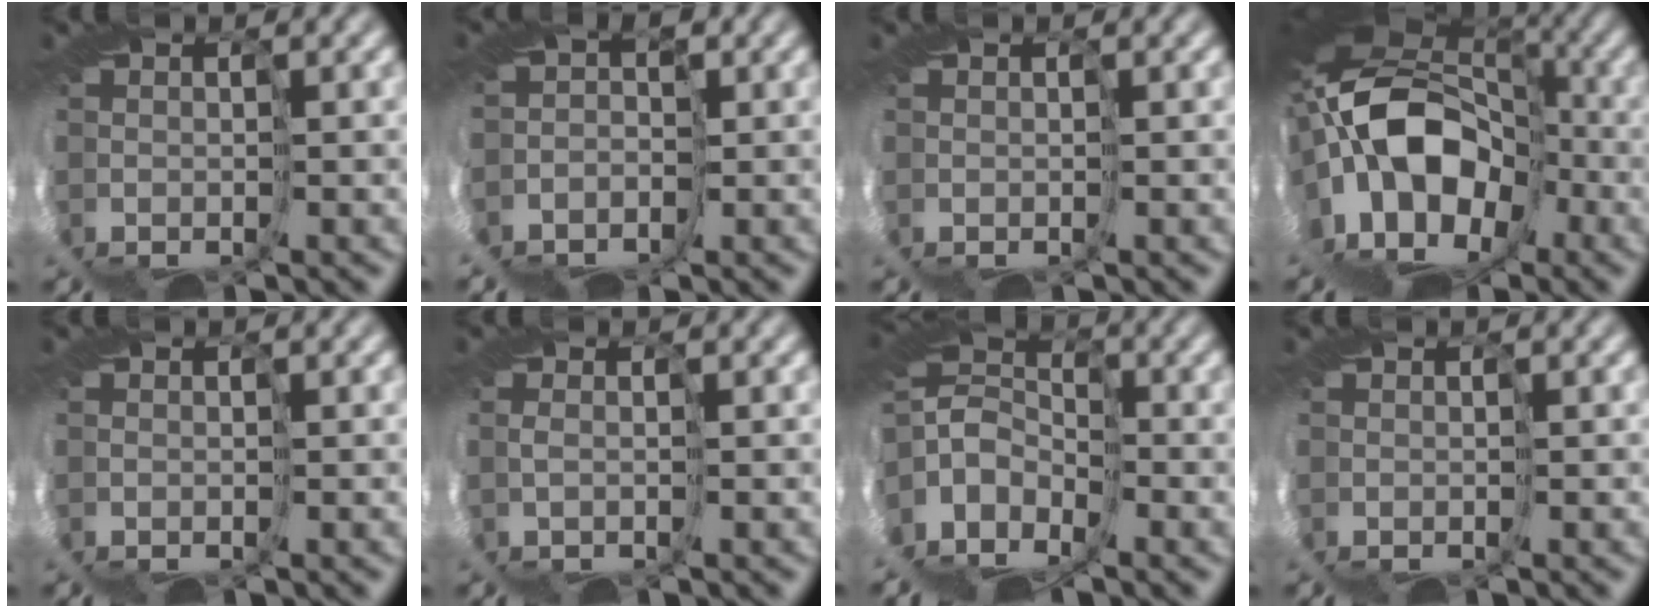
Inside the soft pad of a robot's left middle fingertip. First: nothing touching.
{"total": 2.0, "force": [-1.8, 0.8, -0.2], "torque": [0.021, -0.016, -0.015]}
{"total": 0.0}
{"total": 11.5, "force": [0.7, 7.6, 8.7], "torque": [-0.136, 0.007, 0.006]}
{"total": 0.0}
{"total": 0.8, "force": [0.4, -0.5, 0.5], "torque": [-0.025, 0.000, 0.007]}
{"total": 2.8, "force": [0.9, 1.8, 1.9], "torque": [-0.041, 0.018, -0.004]}
{"total": 0.0}